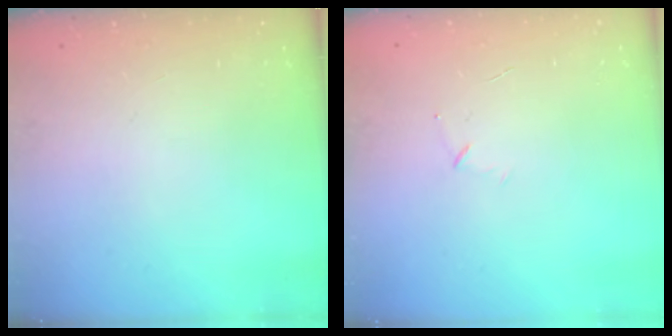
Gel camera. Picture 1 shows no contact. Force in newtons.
{"total": 3.6, "press": 3.5, "slide": 0.9}